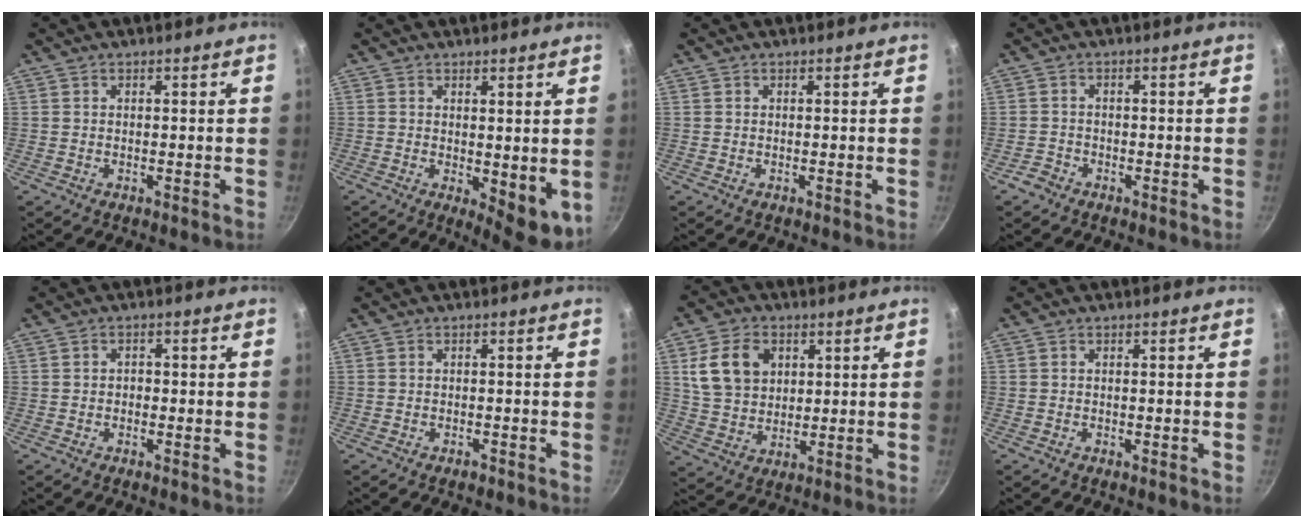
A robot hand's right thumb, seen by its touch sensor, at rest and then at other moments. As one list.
[{"total": 7.1, "force": [-0.7, 2.7, 6.5], "torque": [-0.075, -0.019, 0.000]}, {"total": 0.0}, {"total": 1.9, "force": [-1.5, 1.1, 0.2], "torque": [-0.002, 0.006, -0.031]}, {"total": 1.2, "force": [-0.4, 1.0, 0.6], "torque": [0.004, 0.006, -0.011]}, {"total": 0.8, "force": [-0.7, 0.4, 0.4], "torque": [-0.005, 0.004, -0.012]}, {"total": 11.1, "force": [3.5, 8.2, 6.5], "torque": [-0.100, -0.006, 0.072]}, {"total": 0.0}]